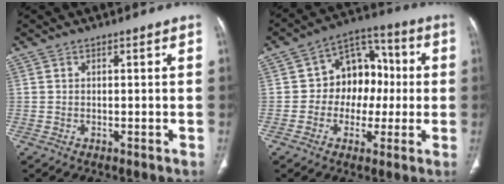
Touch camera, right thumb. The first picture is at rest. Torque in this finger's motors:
{"motor_torque": [0.18, 0.18, -0.04, 0.02, 0.06]}